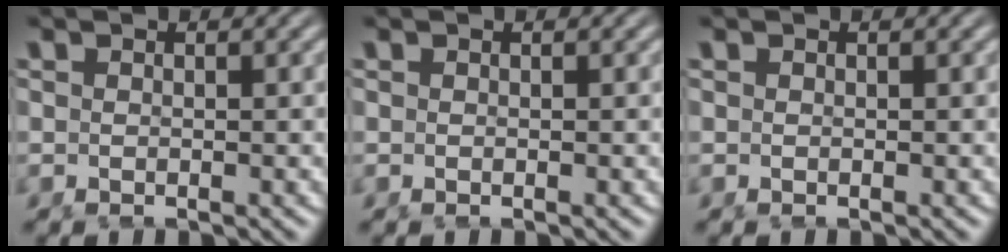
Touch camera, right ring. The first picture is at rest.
{"total": 0.0}
{"total": 0.0}